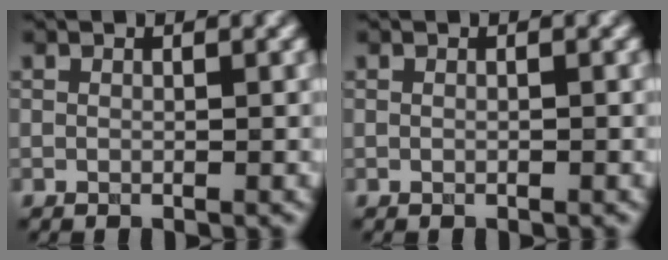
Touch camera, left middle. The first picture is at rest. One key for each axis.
{"total": 0.0}